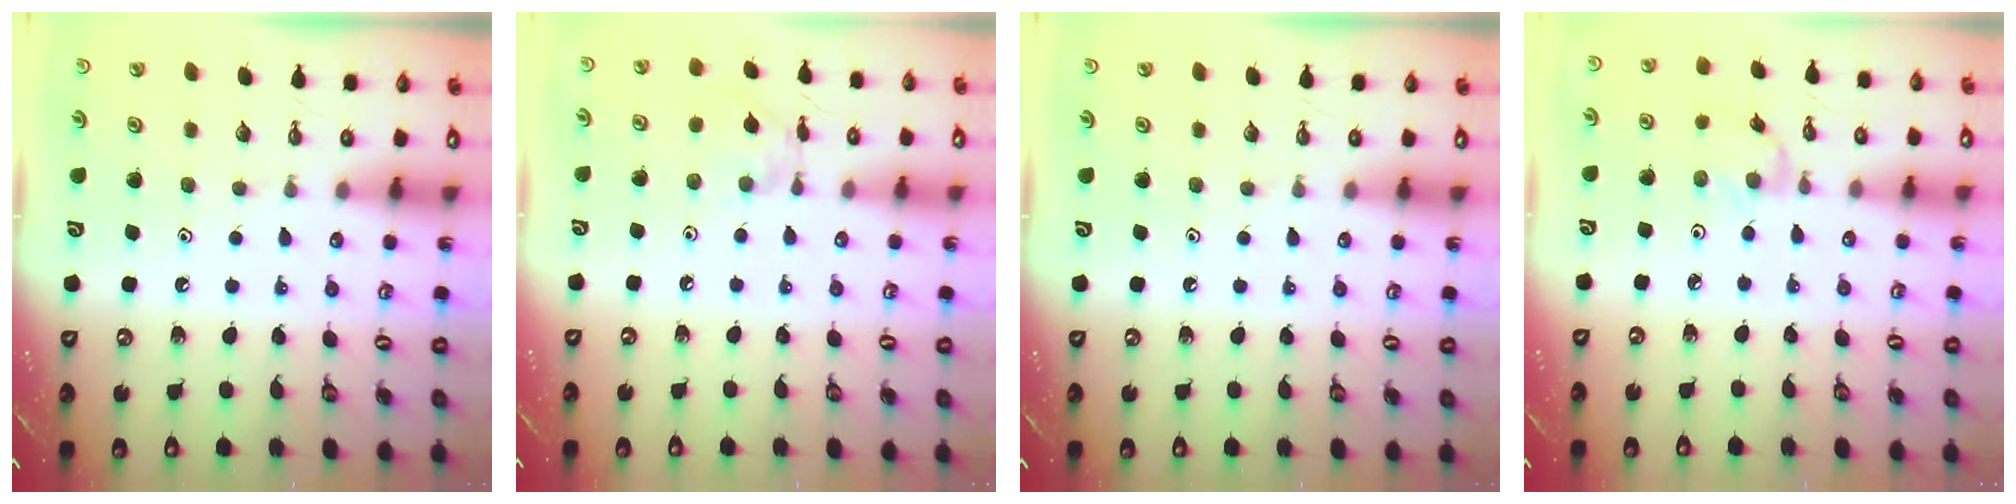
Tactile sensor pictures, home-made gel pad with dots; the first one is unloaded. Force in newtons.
{"total": 2.7, "press": 2.7, "slide": 0.2}
{"total": 0.0}
{"total": 0.7, "press": 0.6, "slide": 0.4}